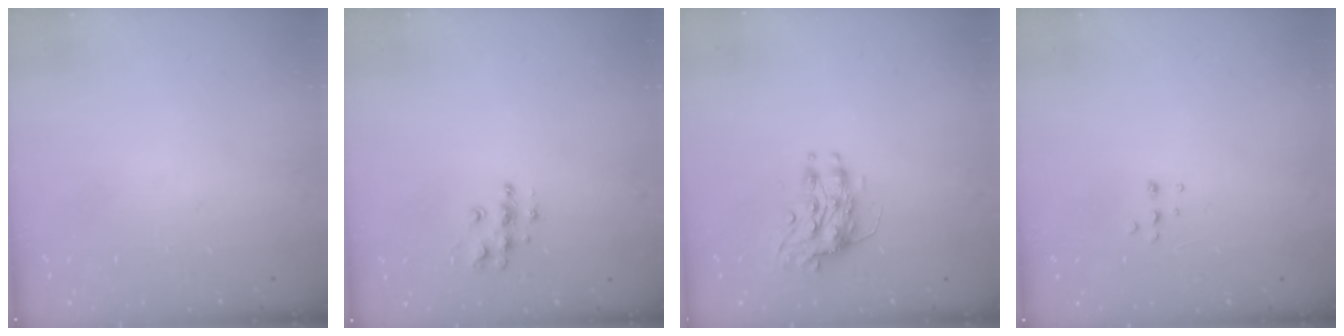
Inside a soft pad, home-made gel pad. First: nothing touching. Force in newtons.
{"total": 8.7, "press": 8.7, "slide": 0.5}
{"total": 8.3, "press": 8.2, "slide": 0.6}
{"total": 4.5, "press": 4.4, "slide": 0.8}